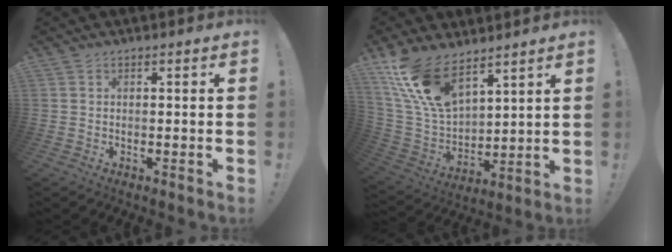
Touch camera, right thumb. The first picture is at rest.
{"total": 16.8, "force": [11.7, 7.6, 9.3], "torque": [-0.198, -0.073, 0.224]}